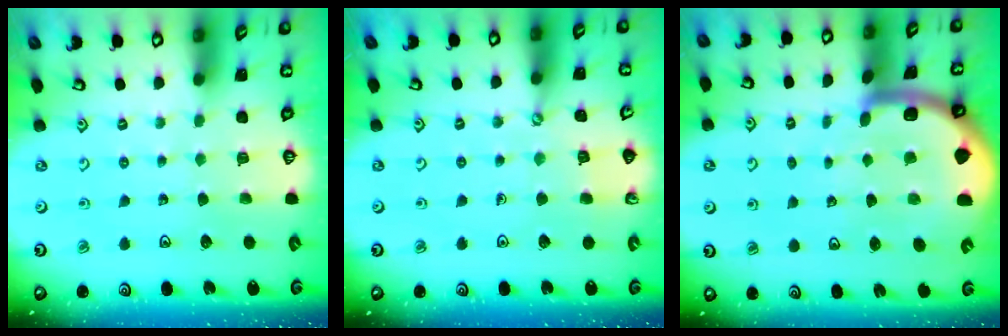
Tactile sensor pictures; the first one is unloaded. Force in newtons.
{"total": 4.8, "press": 4.8, "slide": 0.5}
{"total": 8.3, "press": 8.2, "slide": 1.2}